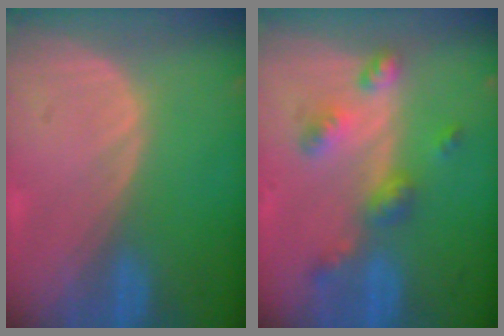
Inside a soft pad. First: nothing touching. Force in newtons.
{"total": 6.2, "press": 5.5, "slide": 2.9}